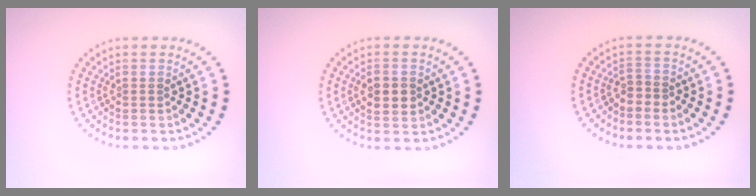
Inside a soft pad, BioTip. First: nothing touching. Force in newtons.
{"total": 2.7, "press": 2.7, "slide": 0.1}
{"total": 1.5, "press": 1.2, "slide": 0.8}